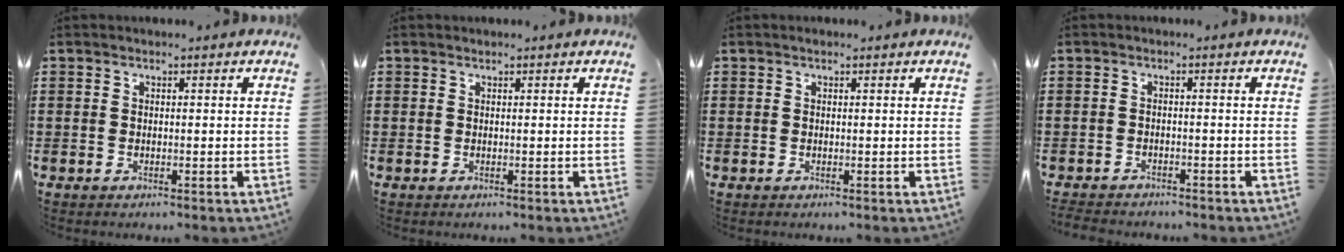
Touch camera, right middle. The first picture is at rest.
{"total": 0.0}
{"total": 0.0}
{"total": 1.8, "force": [-1.8, 0.2, 0.0], "torque": [-0.006, -0.001, -0.039]}